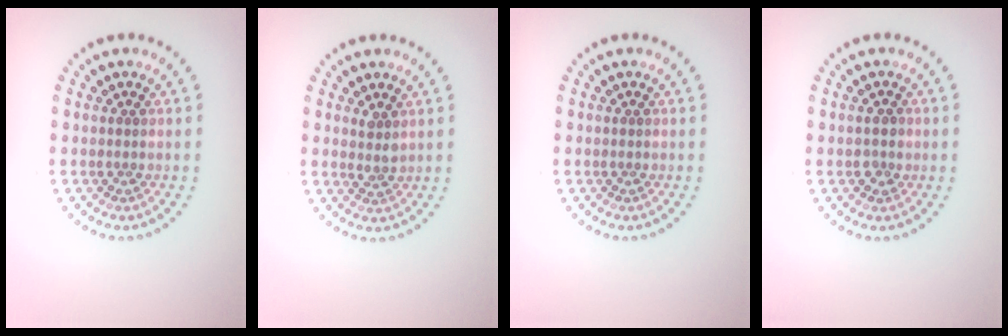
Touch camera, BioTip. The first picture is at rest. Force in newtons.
{"total": 1.4, "press": 1.1, "slide": 0.9}
{"total": 0.0}
{"total": 1.4, "press": 1.4, "slide": 0.3}